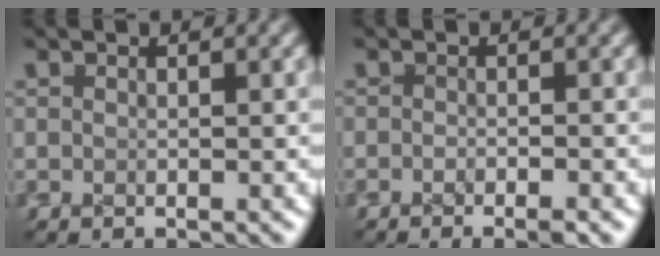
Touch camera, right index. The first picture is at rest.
{"total": 1.7, "force": [-1.4, 0.7, 0.7], "torque": [-0.006, -0.002, -0.027]}